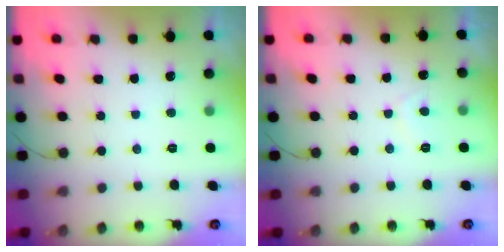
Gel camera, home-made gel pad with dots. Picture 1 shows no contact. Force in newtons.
{"total": 2.1, "press": 1.9, "slide": 0.7}